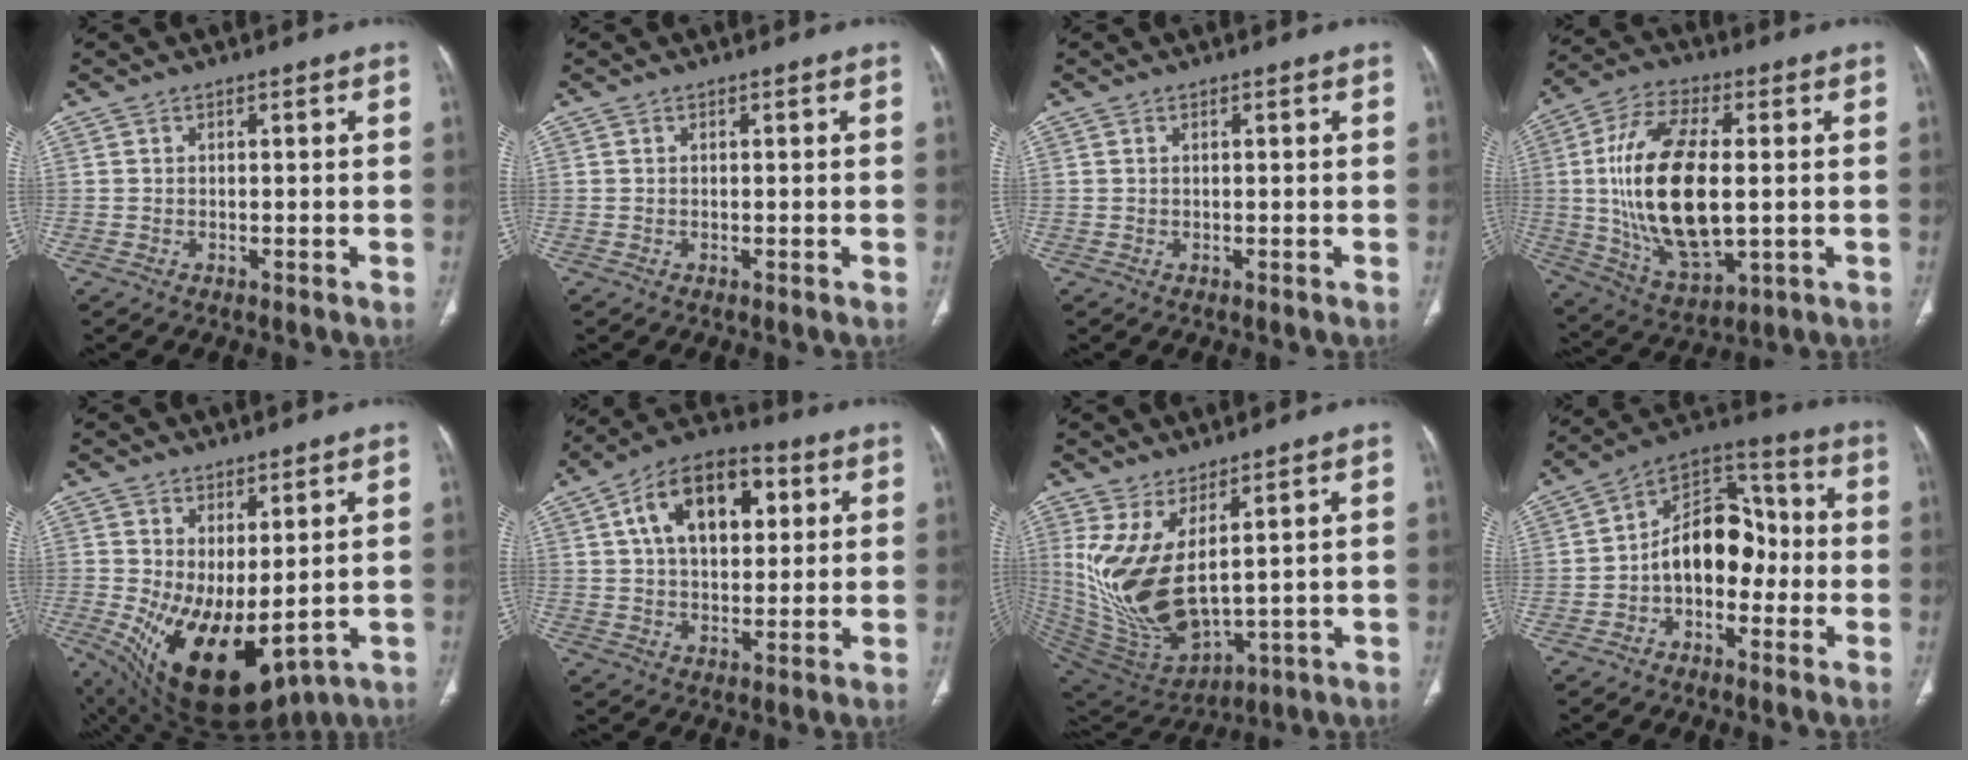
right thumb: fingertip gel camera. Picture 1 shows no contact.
{"total": 0.0}
{"total": 0.0}
{"total": 21.3, "force": [0.3, 10.1, 18.8], "torque": [-0.364, -0.005, 0.017]}
{"total": 15.2, "force": [-1.0, 7.3, 13.4], "torque": [-0.223, -0.021, 0.019]}
{"total": 15.6, "force": [4.8, 9.2, 11.6], "torque": [-0.161, 0.007, 0.074]}
{"total": 15.3, "force": [4.5, 6.3, 13.2], "torque": [-0.271, -0.044, 0.118]}
{"total": 13.4, "force": [-2.2, 9.0, 9.6], "torque": [-0.119, 0.050, -0.051]}